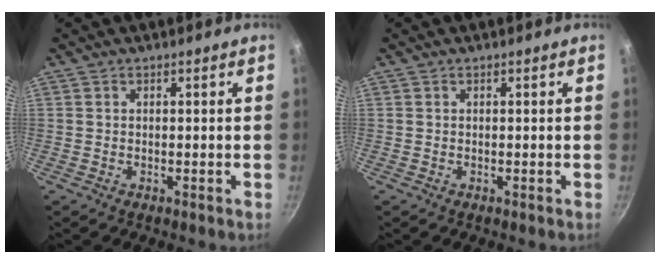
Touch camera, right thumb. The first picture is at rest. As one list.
[{"total": 0.0}]